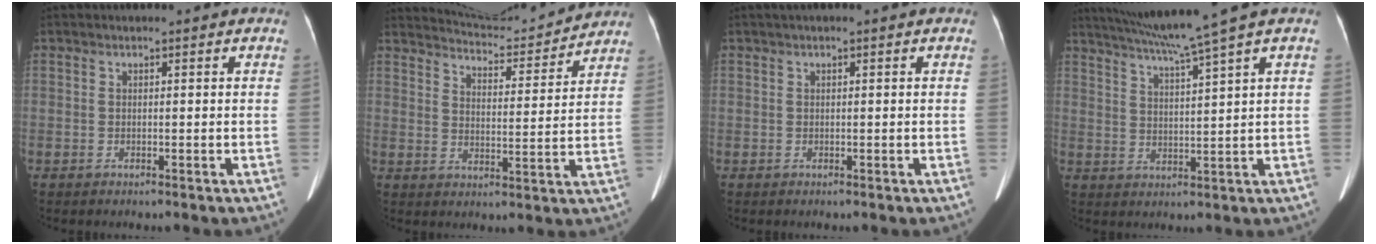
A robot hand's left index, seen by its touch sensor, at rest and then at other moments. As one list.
[{"total": 11.9, "force": [11.7, 0.7, 1.9], "torque": [-0.033, -0.001, 0.164]}, {"total": 1.2, "force": [0.9, 0.2, 0.8], "torque": [-0.010, 0.028, 0.014]}, {"total": 9.5, "force": [7.6, -2.6, 5.0], "torque": [-0.087, -0.003, 0.128]}]